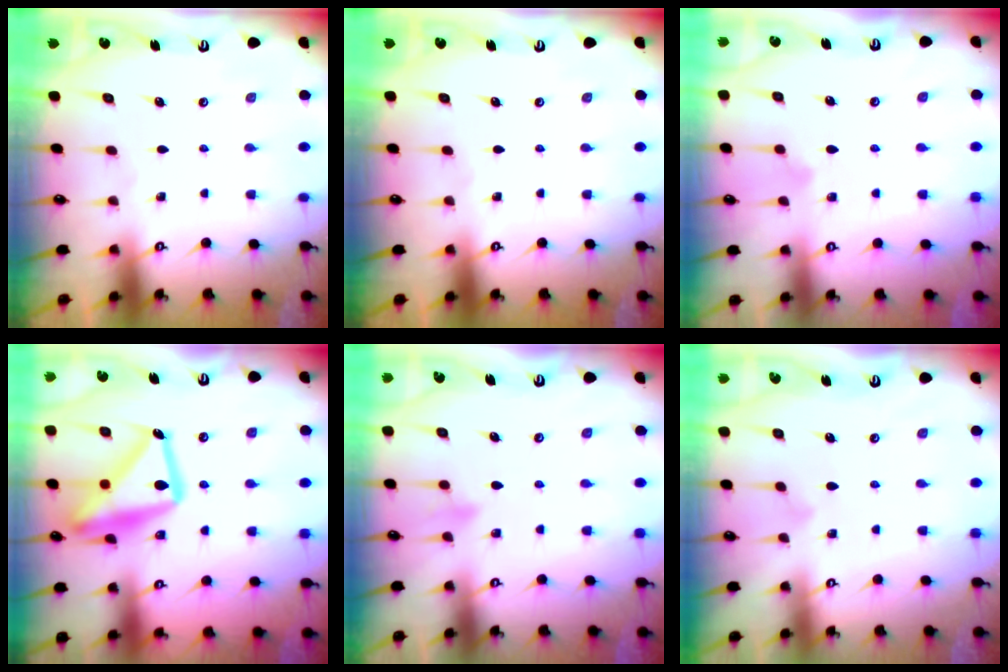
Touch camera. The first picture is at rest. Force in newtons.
{"total": 0.0}
{"total": 7.5, "press": 7.4, "slide": 1.1}
{"total": 21.0, "press": 20.9, "slide": 1.5}
{"total": 8.2, "press": 8.2, "slide": 0.8}
{"total": 5.8, "press": 5.8, "slide": 0.4}